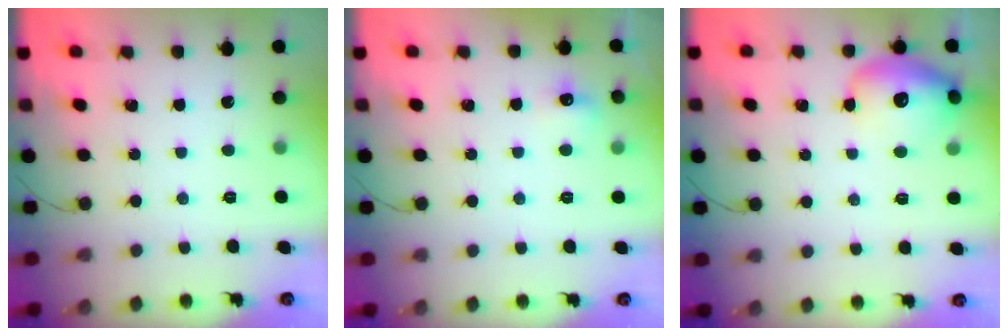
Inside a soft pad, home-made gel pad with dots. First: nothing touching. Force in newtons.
{"total": 5.7, "press": 5.4, "slide": 1.7}
{"total": 14.3, "press": 14.1, "slide": 2.1}